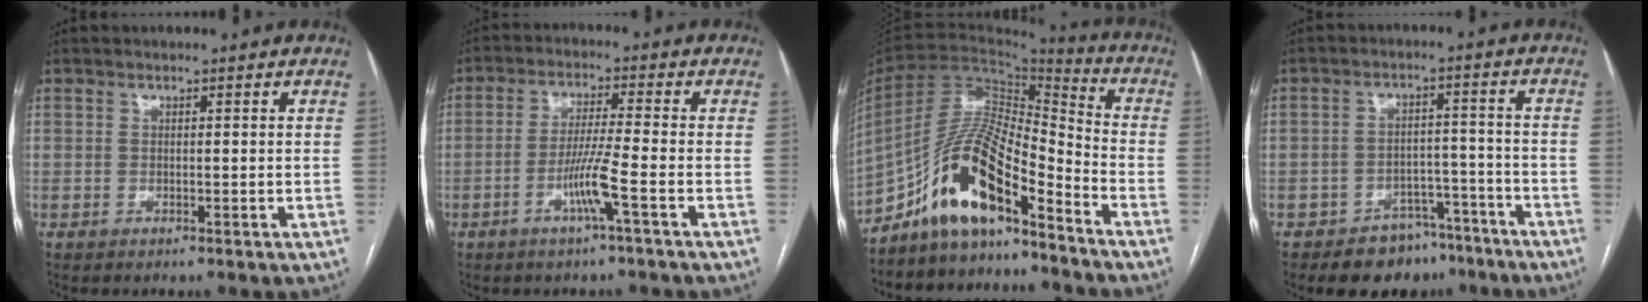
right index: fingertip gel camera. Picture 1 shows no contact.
{"total": 6.1, "force": [-2.5, -0.9, 5.5], "torque": [-0.107, -0.005, -0.049]}
{"total": 14.1, "force": [-10.0, 2.8, 9.6], "torque": [-0.178, 0.025, -0.177]}
{"total": 8.0, "force": [-6.1, 4.9, 1.8], "torque": [-0.003, 0.031, -0.085]}